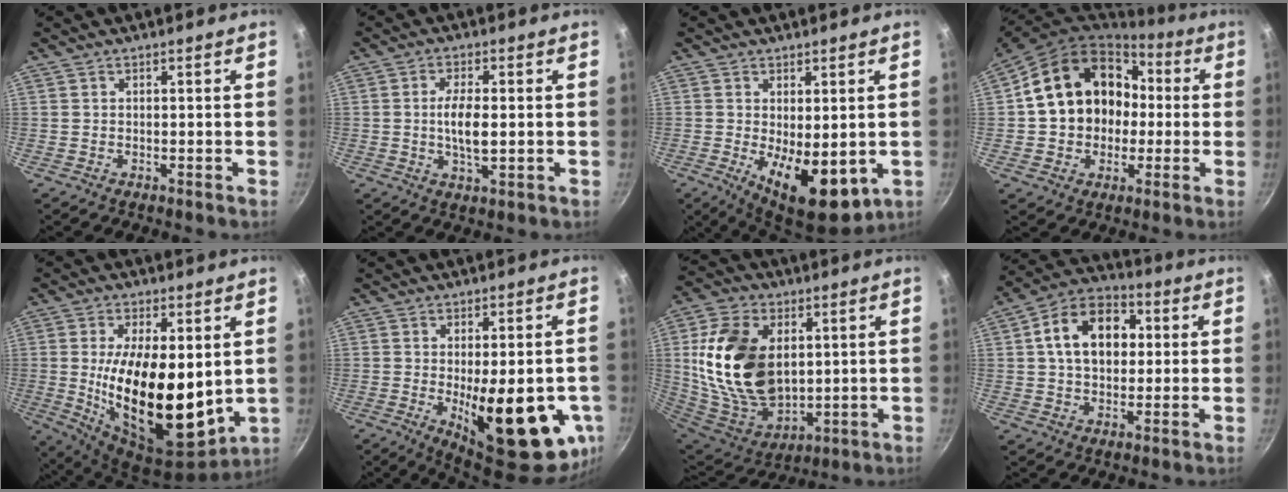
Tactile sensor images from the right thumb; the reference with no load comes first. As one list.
[{"total": 6.3, "force": [-0.2, 2.4, 5.8], "torque": [-0.114, 0.001, -0.005]}, {"total": 11.6, "force": [-1.6, 5.5, 10.1], "torque": [-0.129, -0.017, -0.008]}, {"total": 19.4, "force": [1.4, 16.1, 10.8], "torque": [-0.159, 0.054, 0.028]}, {"total": 20.8, "force": [1.0, 9.6, 18.4], "torque": [-0.304, -0.038, 0.028]}, {"total": 20.5, "force": [-4.6, 7.5, 18.5], "torque": [-0.224, -0.023, -0.047]}, {"total": 22.9, "force": [4.1, 15.0, 16.8], "torque": [-0.294, -0.022, 0.090]}, {"total": 15.4, "force": [2.8, 10.8, 10.6], "torque": [-0.140, 0.024, 0.030]}]